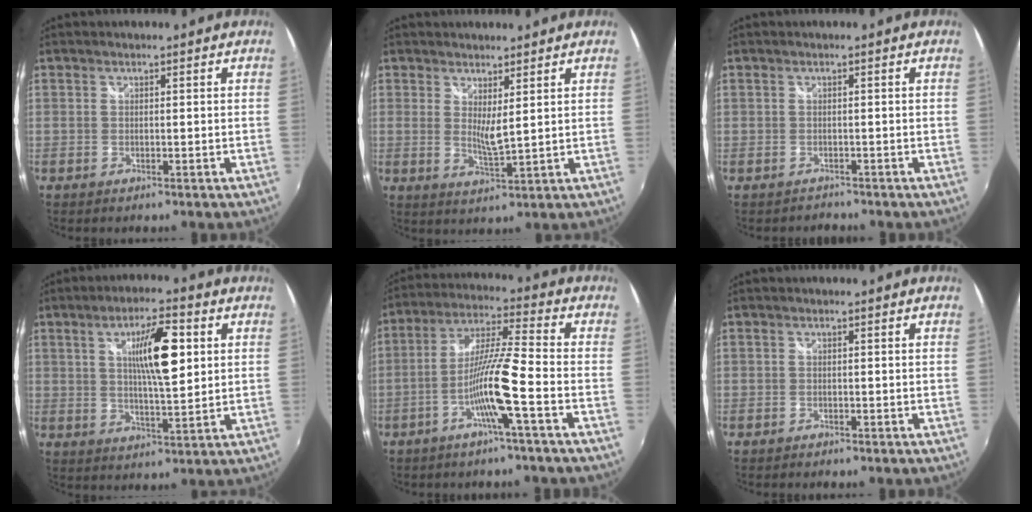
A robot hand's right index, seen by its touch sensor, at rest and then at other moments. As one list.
[{"total": 3.7, "force": [1.7, 0.5, 3.2], "torque": [-0.058, -0.012, 0.027]}, {"total": 1.8, "force": [-0.7, -1.2, -1.1], "torque": [0.024, -0.001, -0.007]}, {"total": 9.8, "force": [3.3, 0.9, 9.2], "torque": [-0.143, 0.000, 0.057]}, {"total": 10.7, "force": [-4.7, -0.8, 9.6], "torque": [-0.193, 0.003, -0.092]}, {"total": 1.7, "force": [-0.5, -1.5, -0.6], "torque": [0.011, -0.008, -0.006]}]